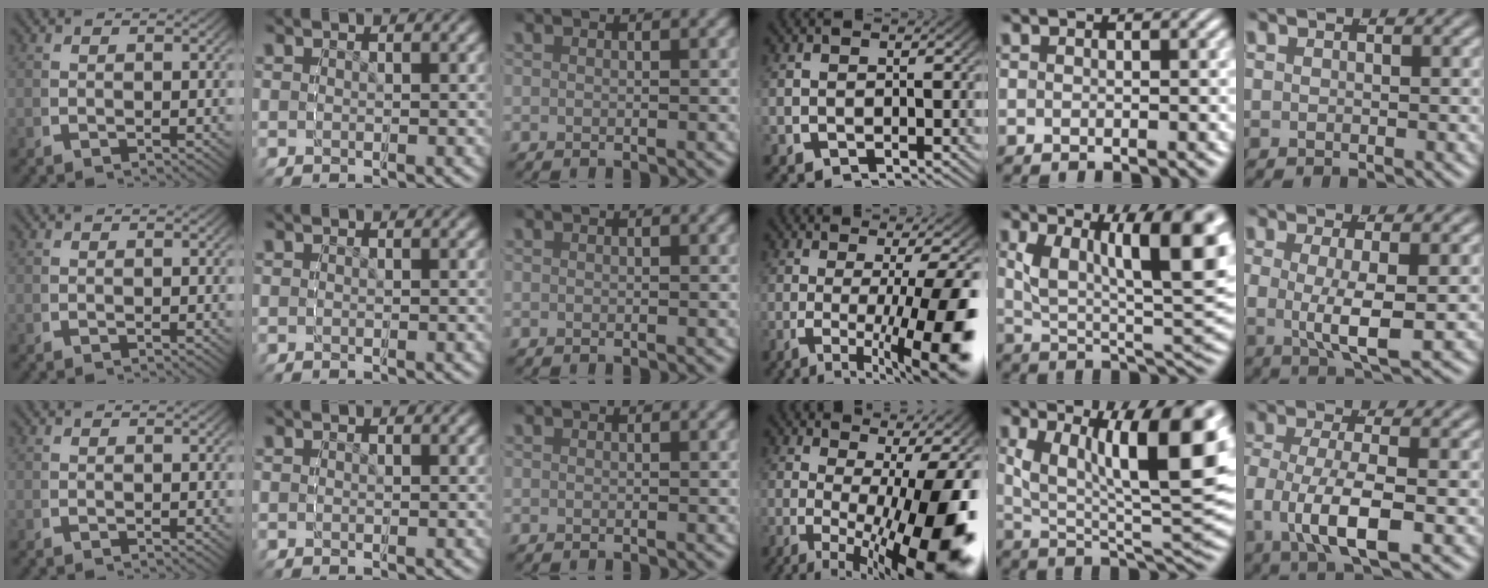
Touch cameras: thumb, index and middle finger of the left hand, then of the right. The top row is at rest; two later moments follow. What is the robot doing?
{"motion": "grasp_and_lifting", "object": "button"}